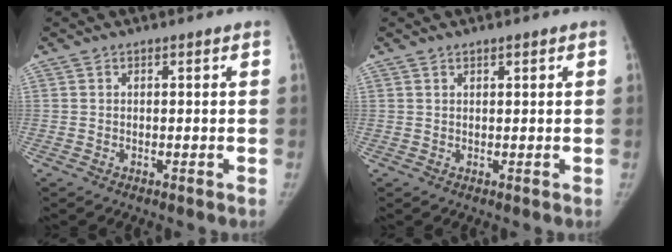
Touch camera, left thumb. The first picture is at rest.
{"total": 0.8, "force": [0.6, 0.2, 0.5], "torque": [-0.008, -0.003, 0.012]}